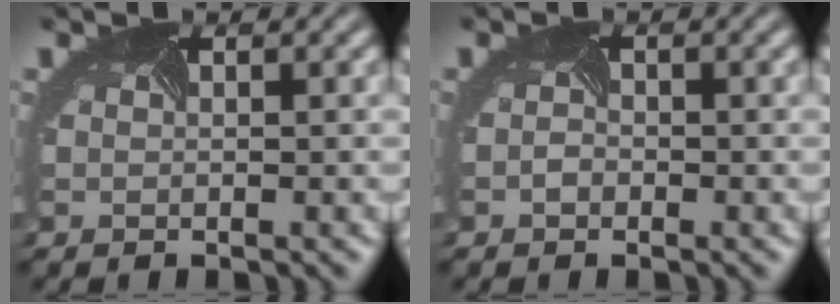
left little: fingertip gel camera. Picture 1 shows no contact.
{"total": 0.8, "force": [-0.8, -0.1, -0.2], "torque": [-0.009, -0.004, -0.009]}